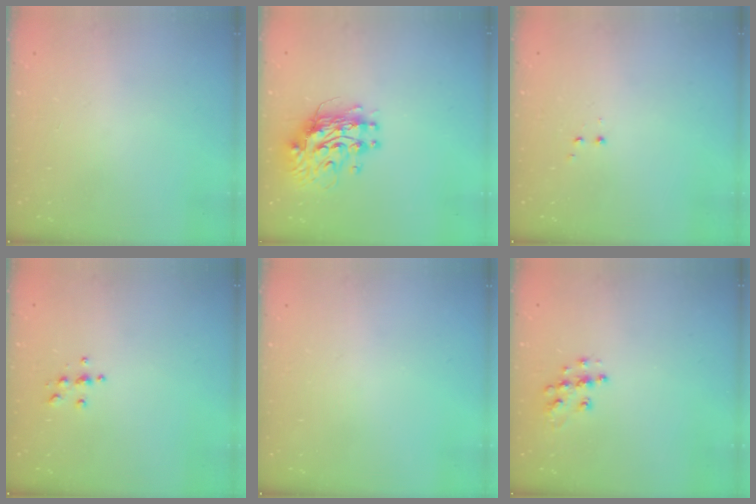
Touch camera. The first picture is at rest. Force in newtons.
{"total": 11.0, "press": 10.9, "slide": 1.0}
{"total": 1.2, "press": 1.1, "slide": 0.5}
{"total": 3.8, "press": 3.8, "slide": 0.4}
{"total": 0.0}
{"total": 8.5, "press": 8.5, "slide": 0.4}